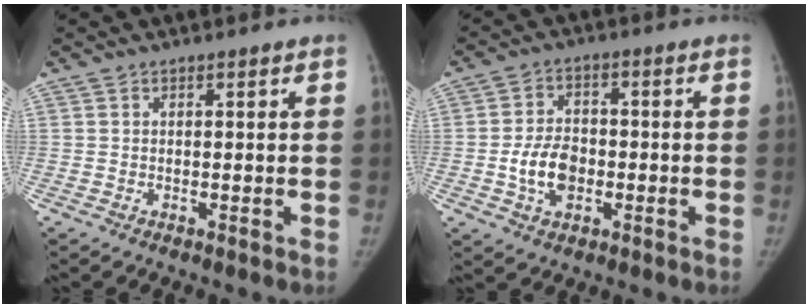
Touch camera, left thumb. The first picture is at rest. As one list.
[{"total": 8.0, "force": [-1.8, 5.5, 5.6], "torque": [-0.087, 0.013, -0.033]}]